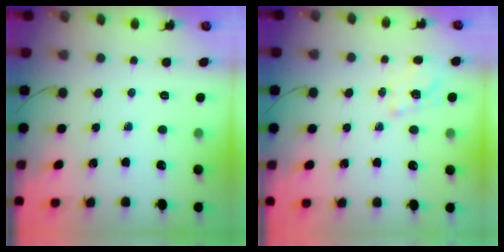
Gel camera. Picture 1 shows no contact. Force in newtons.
{"total": 1.5, "press": 0.9, "slide": 1.1}